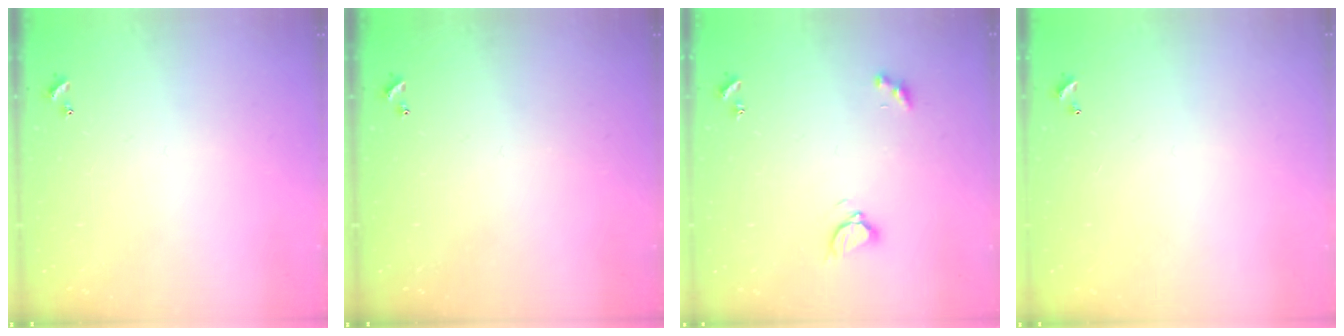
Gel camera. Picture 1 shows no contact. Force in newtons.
{"total": 0.0}
{"total": 3.2, "press": 3.2, "slide": 0.4}
{"total": 2.8, "press": 2.8, "slide": 0.1}